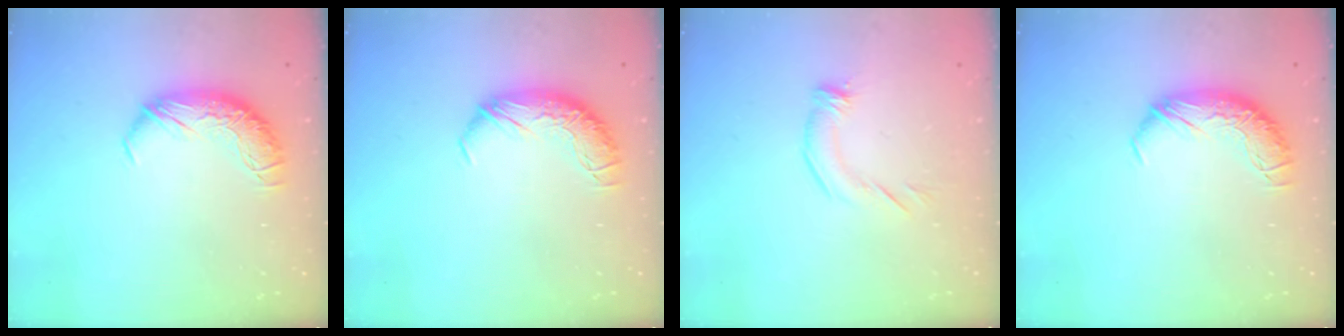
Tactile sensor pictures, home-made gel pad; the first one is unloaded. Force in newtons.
{"total": 0.0}
{"total": 2.8, "press": 2.7, "slide": 0.8}
{"total": 0.0}